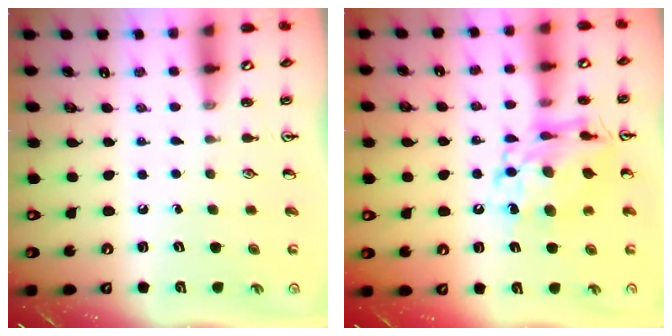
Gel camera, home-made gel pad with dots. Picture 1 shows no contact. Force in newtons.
{"total": 12.7, "press": 12.7, "slide": 1.1}